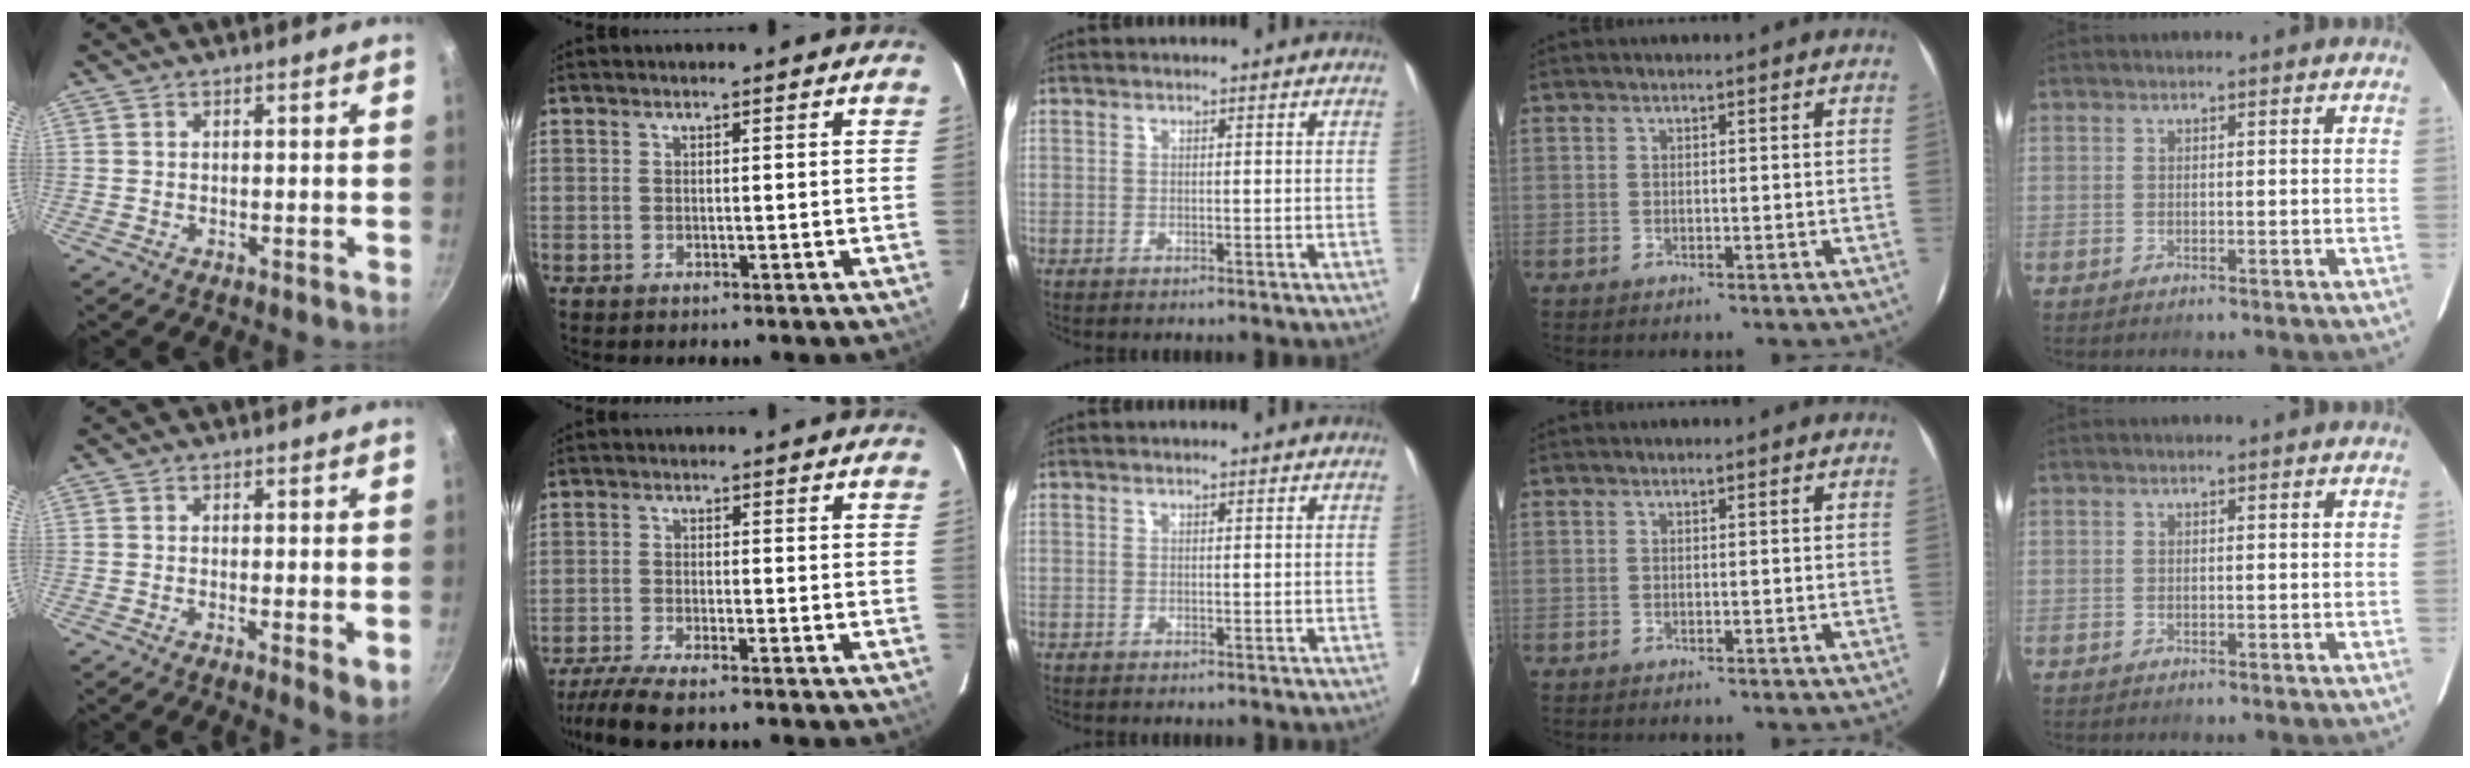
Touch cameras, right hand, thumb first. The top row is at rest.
{"thumb": {"total": 3.9, "force": [-0.6, 0.7, 3.8], "torque": [-0.062, -0.014, -0.009]}, "index": {"total": 7.7, "force": [-6.2, 0.8, 4.4], "torque": [-0.074, -0.018, -0.106]}}